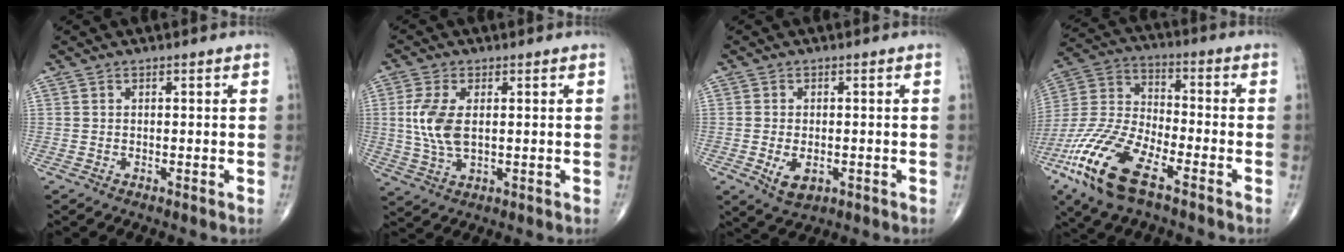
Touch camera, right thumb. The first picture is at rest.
{"total": 7.9, "force": [0.9, 4.1, 6.8], "torque": [-0.157, -0.005, 0.021]}
{"total": 4.9, "force": [-1.4, 2.9, 3.7], "torque": [-0.060, -0.005, -0.015]}
{"total": 17.9, "force": [-9.6, 6.8, 13.5], "torque": [-0.293, 0.022, -0.190]}